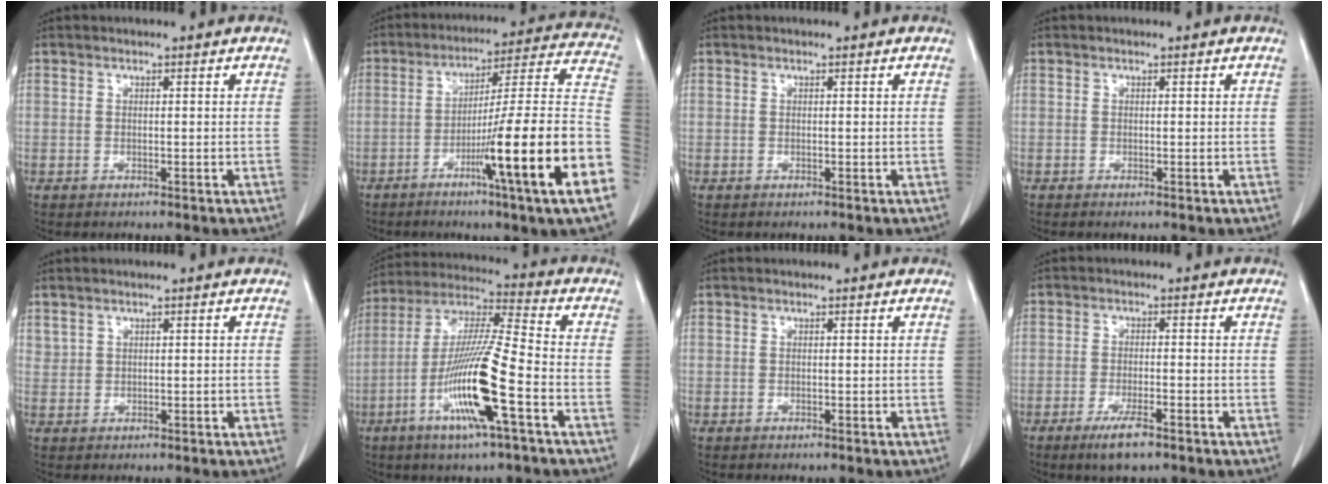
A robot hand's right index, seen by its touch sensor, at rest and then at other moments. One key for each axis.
{"total": 21.6, "fx": -8.0, "fy": -1.5, "fz": 20.0, "tx": -0.247, "ty": -0.007, "tz": -0.129}
{"total": 0.0}
{"total": 0.0}
{"total": 0.9, "fx": 0.7, "fy": 0.4, "fz": 0.1, "tx": 0.000, "ty": 0.008, "tz": 0.019}
{"total": 15.4, "fx": -5.6, "fy": 0.3, "fz": 14.4, "tx": -0.287, "ty": -0.011, "tz": -0.108}
{"total": 0.0}
{"total": 4.8, "fx": -3.1, "fy": 0.7, "fz": 3.6, "tx": -0.072, "ty": -0.009, "tz": -0.053}